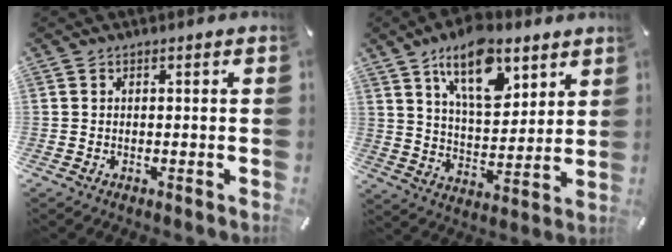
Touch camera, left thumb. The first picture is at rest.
{"total": 15.4, "force": [9.3, 8.1, 9.3], "torque": [-0.149, -0.037, 0.163]}